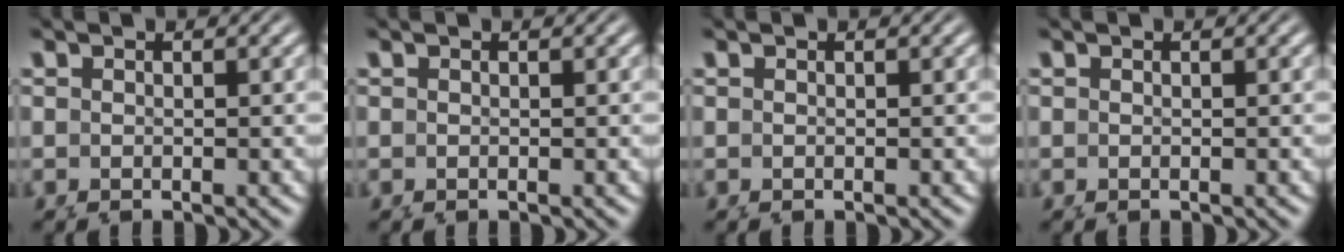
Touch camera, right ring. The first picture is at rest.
{"total": 0.0}
{"total": 0.0}
{"total": 0.0}